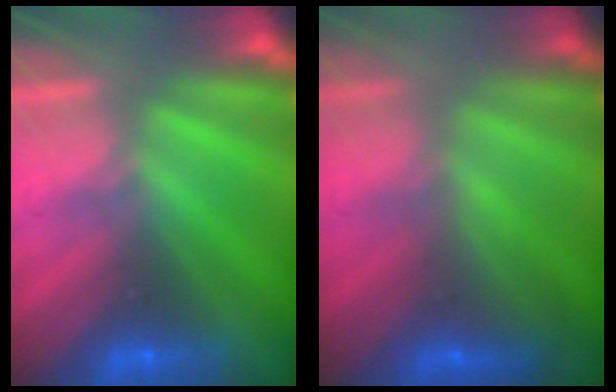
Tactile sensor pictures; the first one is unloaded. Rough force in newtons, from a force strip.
{"total": 3.1}